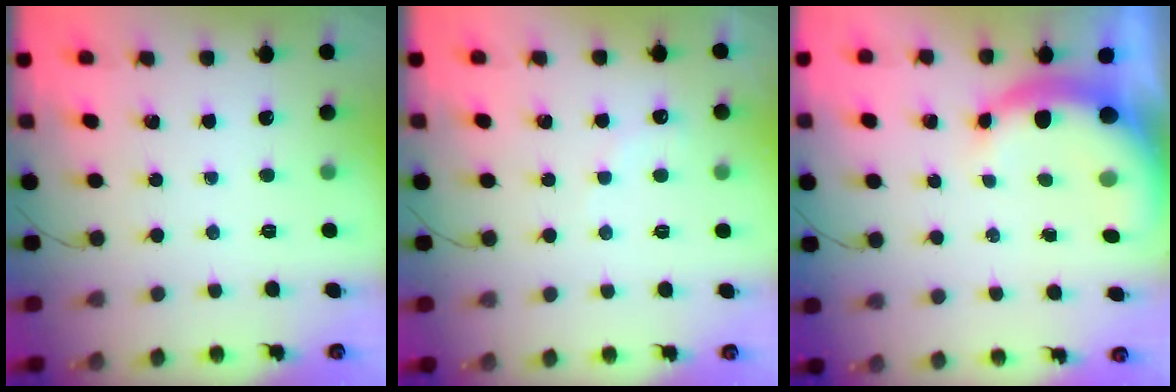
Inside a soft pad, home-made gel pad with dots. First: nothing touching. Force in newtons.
{"total": 5.6, "press": 5.4, "slide": 1.4}
{"total": 8.6, "press": 8.5, "slide": 1.2}